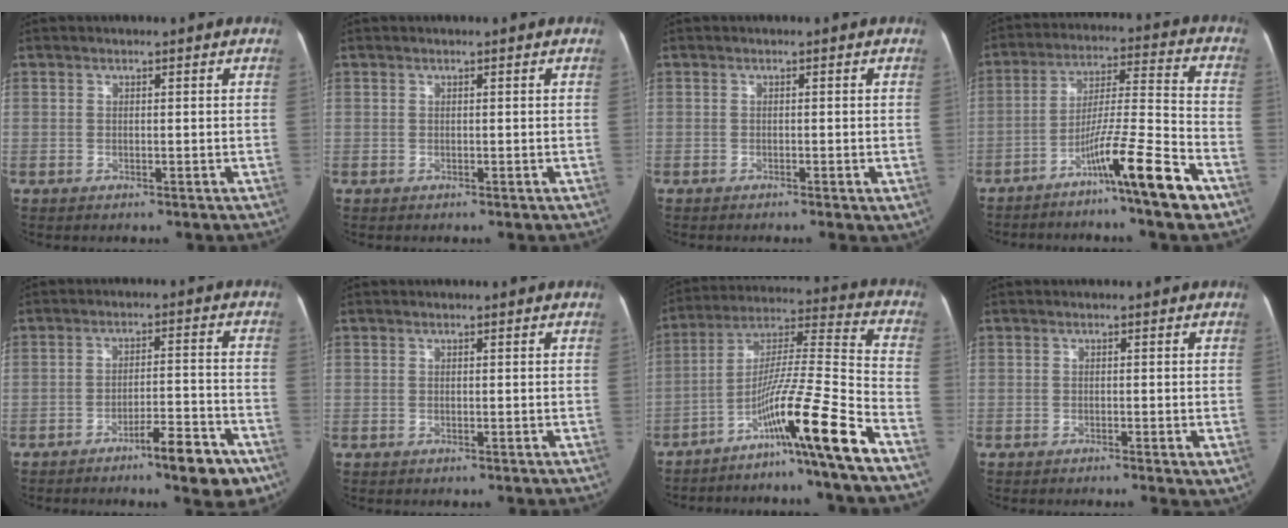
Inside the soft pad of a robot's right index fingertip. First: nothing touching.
{"total": 0.0}
{"total": 1.7, "force": [-0.7, 0.1, 1.5], "torque": [-0.022, -0.004, -0.010]}
{"total": 13.4, "force": [-8.2, -0.9, 10.6], "torque": [-0.176, -0.011, -0.145]}
{"total": 8.5, "force": [-5.7, 1.1, 6.3], "torque": [-0.082, 0.006, -0.083]}
{"total": 0.0}
{"total": 17.2, "force": [-10.3, -2.1, 13.7], "torque": [-0.246, -0.005, -0.172]}
{"total": 2.2, "force": [-0.9, 0.3, 2.0], "torque": [-0.028, -0.006, -0.012]}